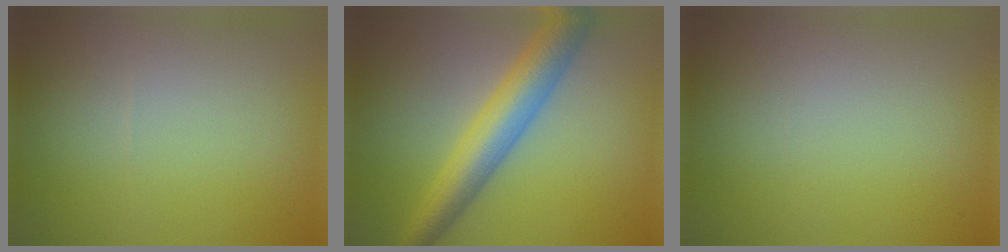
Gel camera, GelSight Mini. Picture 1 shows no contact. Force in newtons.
{"total": 6.2, "press": 6.2, "slide": 0.1}
{"total": 0.0}